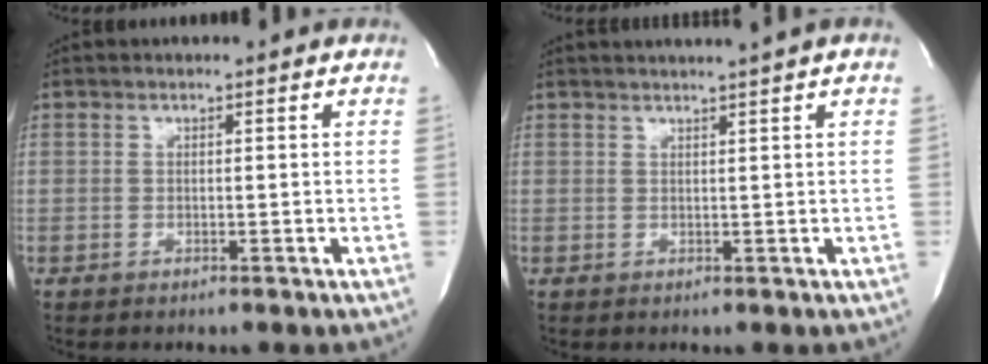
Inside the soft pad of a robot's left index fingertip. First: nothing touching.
{"total": 3.9, "force": [3.1, -1.2, 1.9], "torque": [-0.025, 0.006, 0.043]}